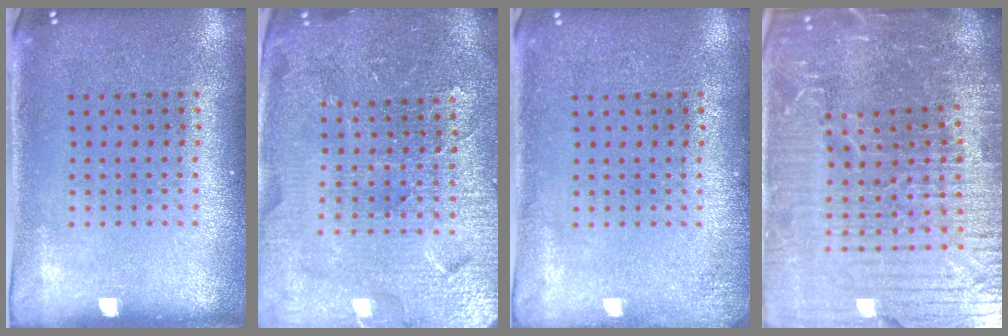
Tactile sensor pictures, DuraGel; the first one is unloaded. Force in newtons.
{"total": 4.6, "press": 4.3, "slide": 1.5}
{"total": 1.2, "press": 1.1, "slide": 0.2}
{"total": 7.1, "press": 6.1, "slide": 3.6}